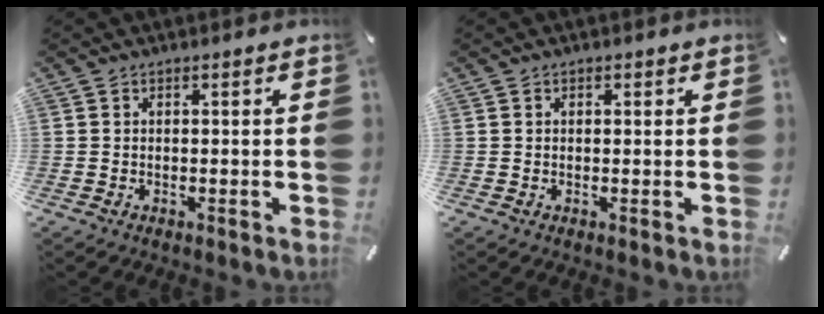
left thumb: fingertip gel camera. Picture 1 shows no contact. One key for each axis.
{"total": 0.6, "fx": 0.2, "fy": 0.6, "fz": 0.2, "tx": -0.004, "ty": 0.004, "tz": 0.003}